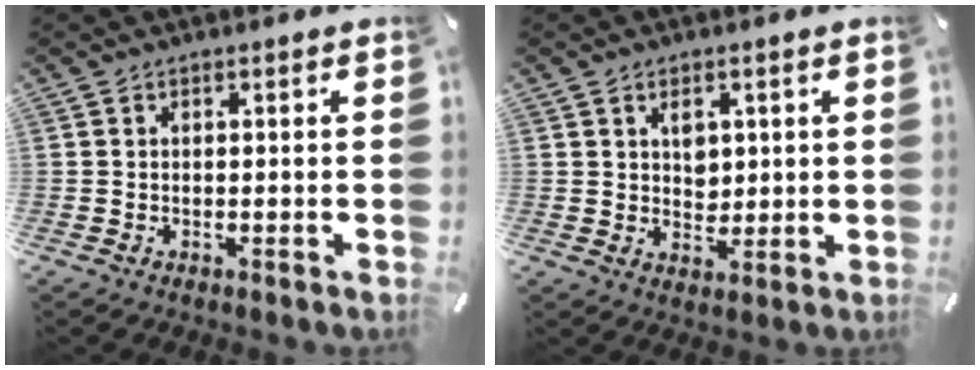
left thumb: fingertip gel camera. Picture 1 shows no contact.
{"total": 4.0, "force": [1.3, 3.3, 1.7], "torque": [-0.009, -0.007, 0.017]}